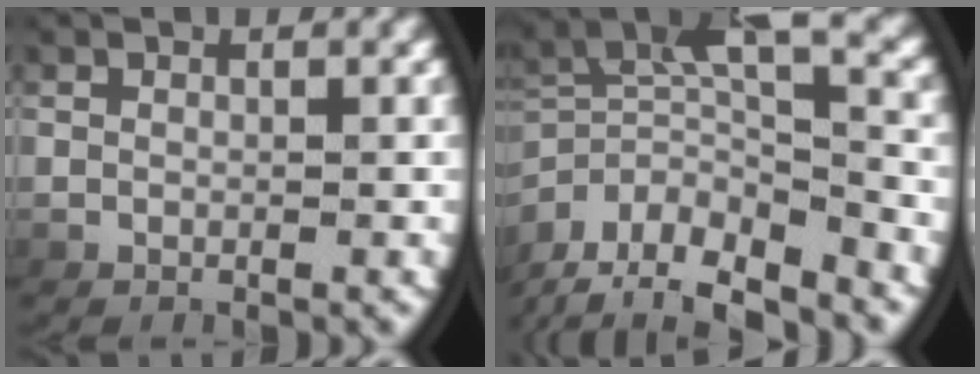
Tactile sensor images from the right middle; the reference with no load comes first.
{"total": 8.2, "force": [-2.4, 5.3, 5.8], "torque": [-0.122, -0.021, -0.032]}